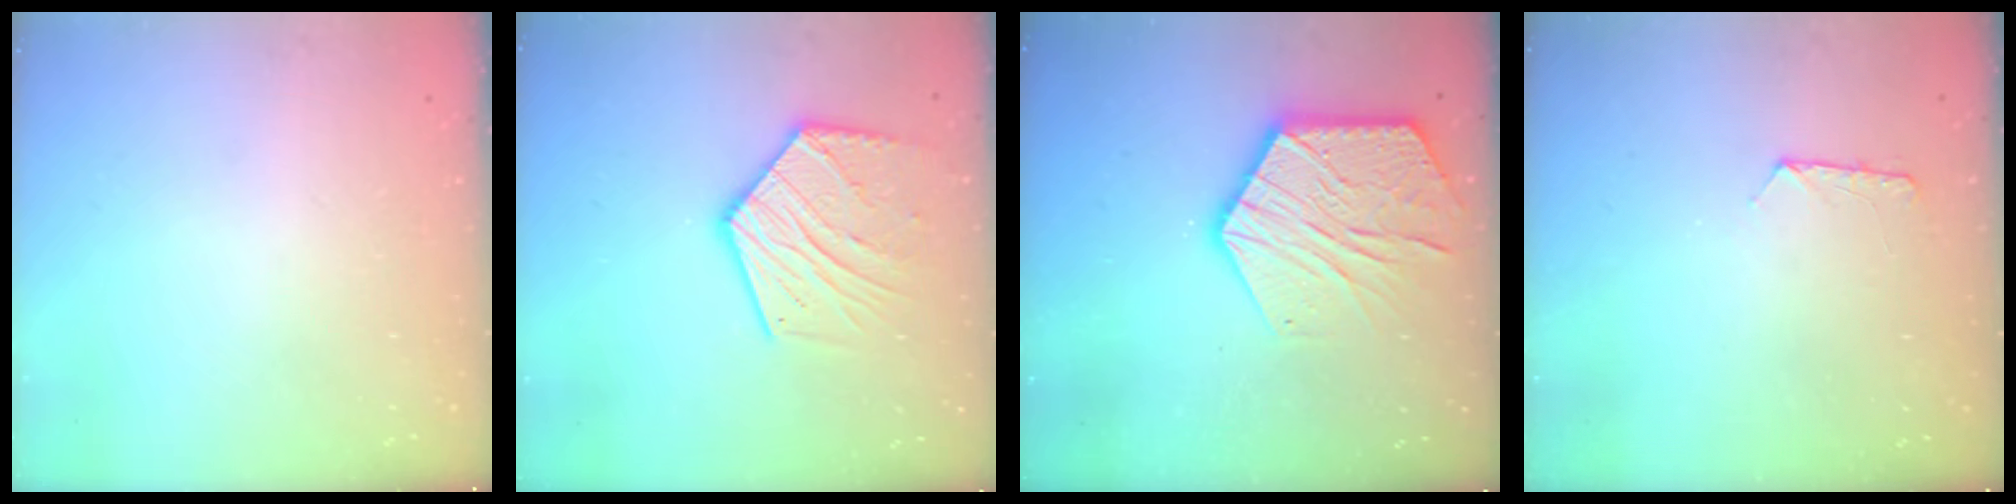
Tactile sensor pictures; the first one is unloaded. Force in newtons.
{"total": 16.9, "press": 16.9, "slide": 1.2}
{"total": 17.7, "press": 17.7, "slide": 1.5}
{"total": 6.7, "press": 6.6, "slide": 0.6}